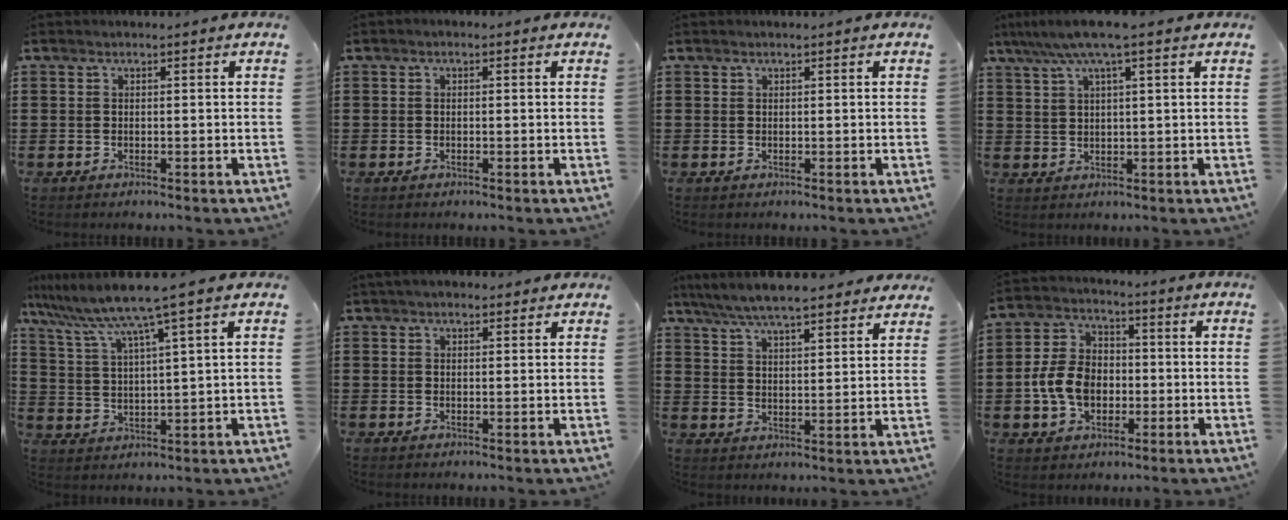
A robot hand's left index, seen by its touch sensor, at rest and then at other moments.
{"total": 0.6, "force": [-0.4, 0.3, 0.3], "torque": [-0.008, -0.002, -0.007]}
{"total": 0.0}
{"total": 5.9, "force": [3.7, 0.5, 4.6], "torque": [-0.095, 0.000, 0.065]}
{"total": 7.0, "force": [5.4, -1.1, 4.2], "torque": [-0.103, -0.037, 0.087]}
{"total": 2.3, "force": [2.0, 0.8, 0.9], "torque": [-0.023, 0.005, 0.037]}
{"total": 6.8, "force": [6.3, 0.7, 2.4], "torque": [-0.071, -0.022, 0.113]}
{"total": 8.3, "force": [-1.5, 6.5, 5.0], "torque": [-0.124, 0.014, -0.030]}